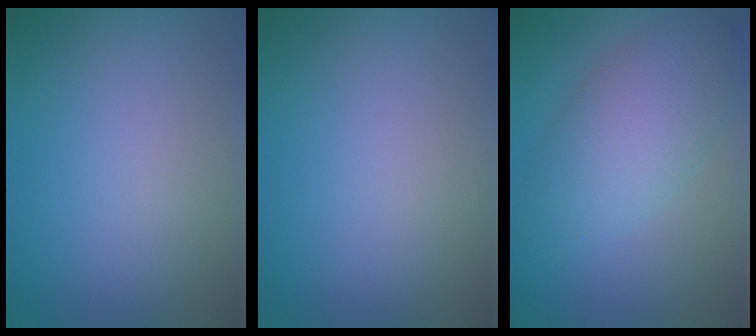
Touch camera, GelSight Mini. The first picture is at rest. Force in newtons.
{"total": 0.0}
{"total": 4.3, "press": 4.3, "slide": 0.3}